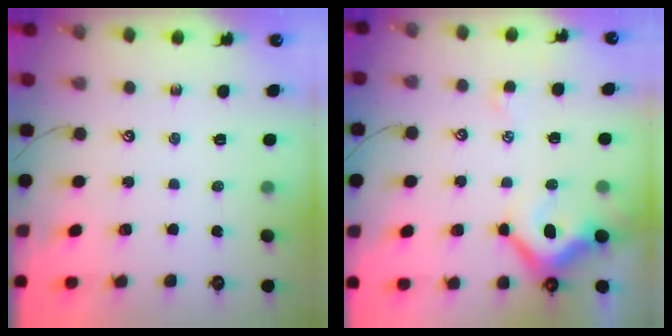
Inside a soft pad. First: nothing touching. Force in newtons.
{"total": 6.4, "press": 6.2, "slide": 1.4}